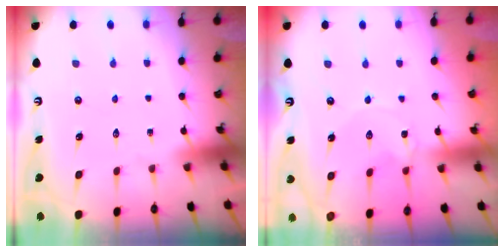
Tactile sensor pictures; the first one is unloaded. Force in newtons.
{"total": 0.5, "press": 0.5, "slide": 0.2}